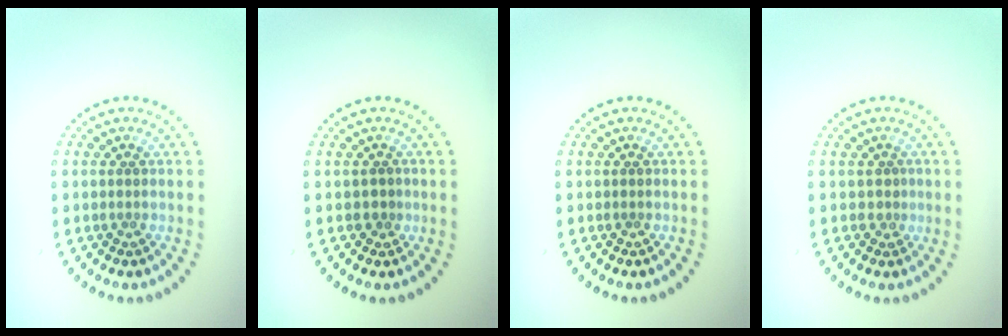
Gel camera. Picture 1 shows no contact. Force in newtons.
{"total": 0.6, "press": 0.4, "slide": 0.4}
{"total": 0.0}
{"total": 0.6, "press": 0.4, "slide": 0.5}